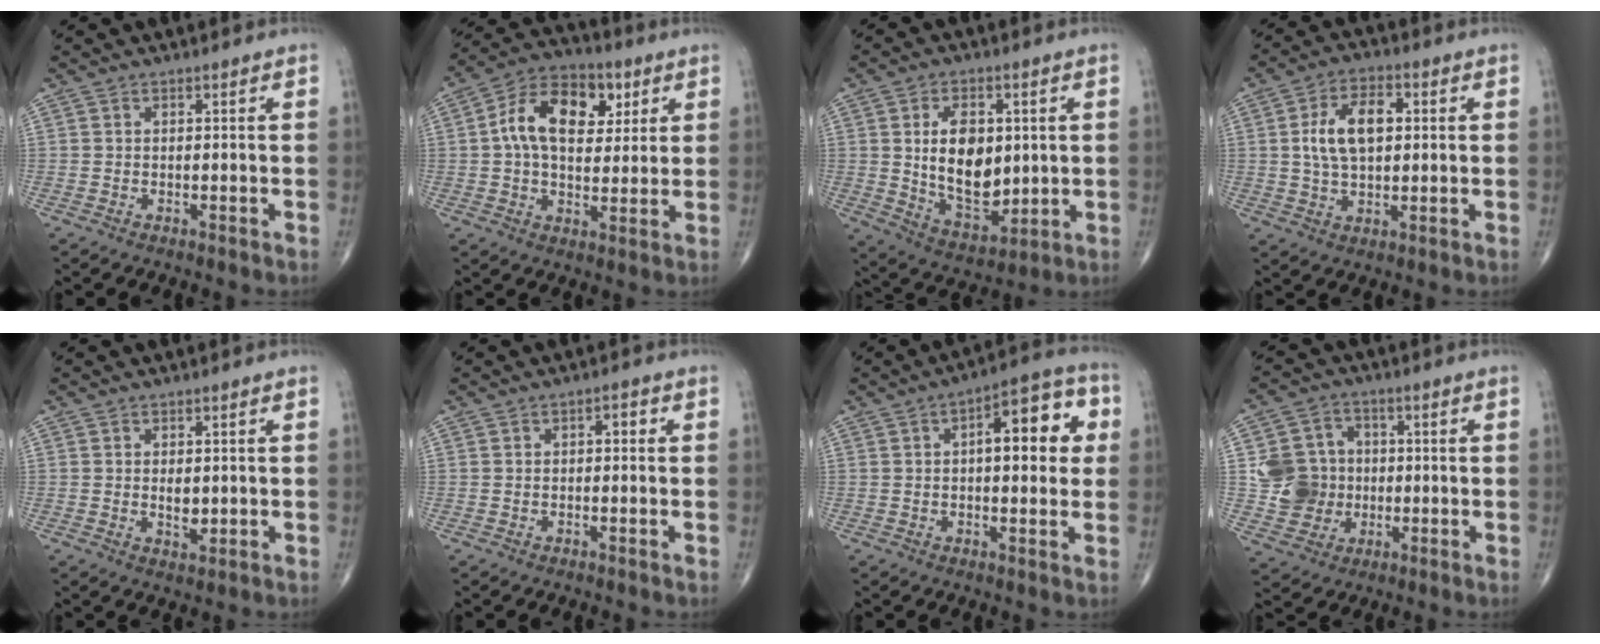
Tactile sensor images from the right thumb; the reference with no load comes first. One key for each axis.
{"total": 15.2, "fx": 4.0, "fy": 9.5, "fz": 11.2, "tx": -0.163, "ty": 0.007, "tz": 0.059}
{"total": 14.2, "fx": 1.6, "fy": 8.7, "fz": 11.1, "tx": -0.150, "ty": -0.019, "tz": 0.040}
{"total": 10.4, "fx": 1.6, "fy": 5.8, "fz": 8.4, "tx": -0.147, "ty": 0.009, "tz": 0.028}
{"total": 3.0, "fx": 0.1, "fy": 1.7, "fz": 2.5, "tx": -0.032, "ty": -0.006, "tz": 0.006}
{"total": 1.6, "fx": 0.2, "fy": 0.9, "fz": 1.4, "tx": -0.012, "ty": 0.008, "tz": -0.003}
{"total": 13.2, "fx": 2.3, "fy": 5.7, "fz": 11.7, "tx": -0.125, "ty": 0.022, "tz": 0.026}
{"total": 10.4, "fx": 0.0, "fy": 9.7, "fz": 3.8, "tx": -0.036, "ty": 0.012, "tz": 0.003}